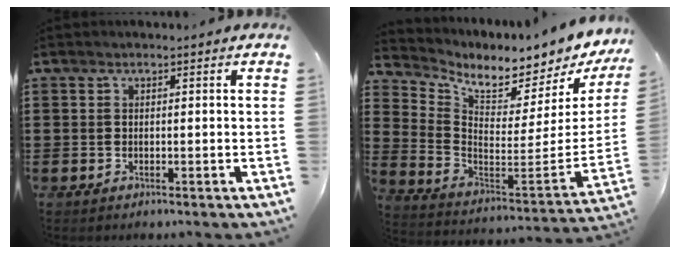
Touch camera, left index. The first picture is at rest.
{"total": 5.3, "force": [4.8, 1.0, 2.0], "torque": [-0.056, -0.067, 0.075]}